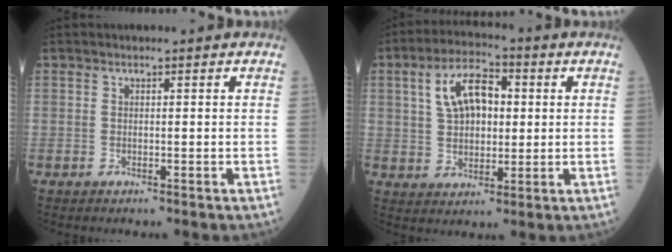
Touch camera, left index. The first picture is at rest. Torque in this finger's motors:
{"motor_torque": [0.48, -0.40, 0.21, 0.04]}